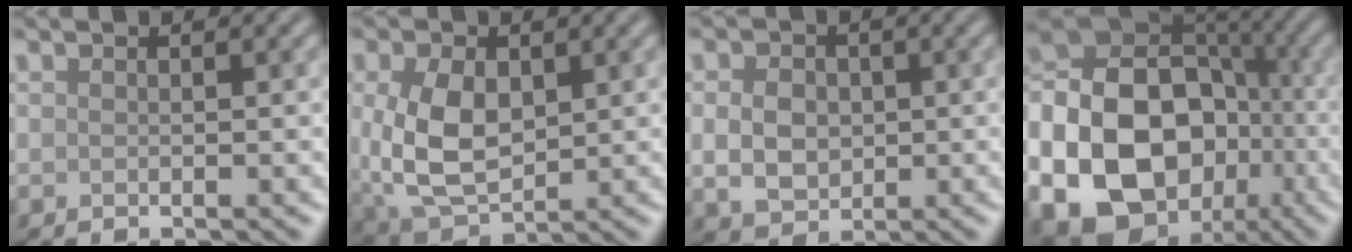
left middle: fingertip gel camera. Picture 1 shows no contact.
{"total": 7.1, "force": [0.5, 4.6, 5.4], "torque": [-0.124, -0.004, 0.017]}
{"total": 3.8, "force": [0.0, 3.0, 2.3], "torque": [-0.046, -0.001, -0.001]}
{"total": 22.6, "force": [-6.6, 18.5, 11.2], "torque": [-0.223, -0.028, -0.134]}